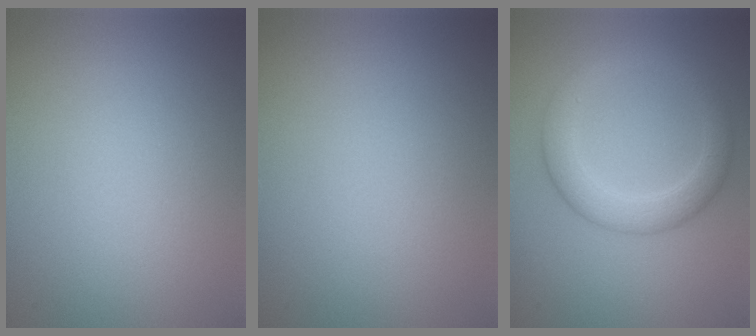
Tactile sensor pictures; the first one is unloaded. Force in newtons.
{"total": 0.0}
{"total": 3.7, "press": 3.7, "slide": 0.2}